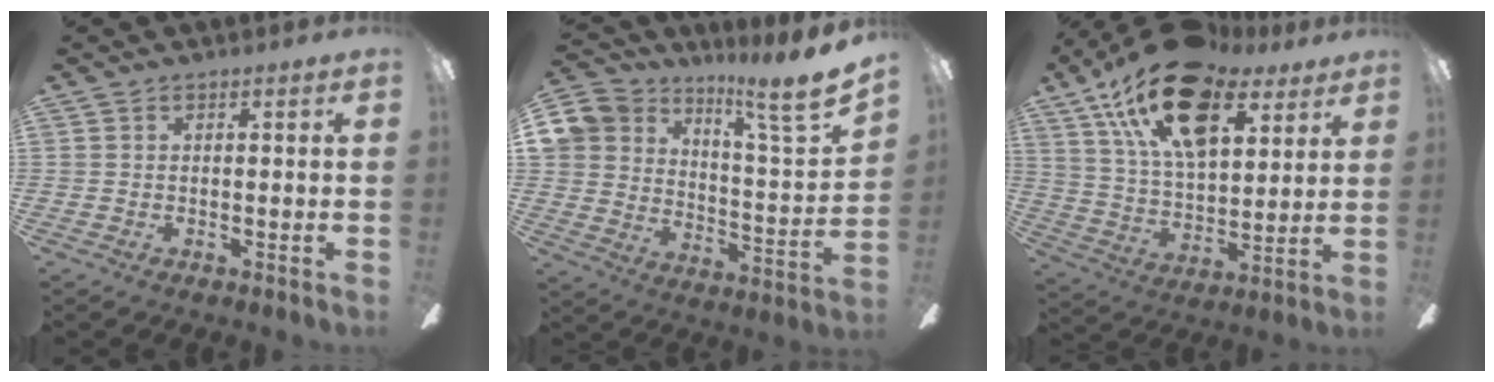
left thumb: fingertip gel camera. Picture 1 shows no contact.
{"total": 14.8, "force": [11.1, 5.6, 8.1], "torque": [-0.130, -0.075, 0.191]}
{"total": 23.6, "force": [13.4, 12.1, 15.2], "torque": [-0.279, -0.060, 0.232]}